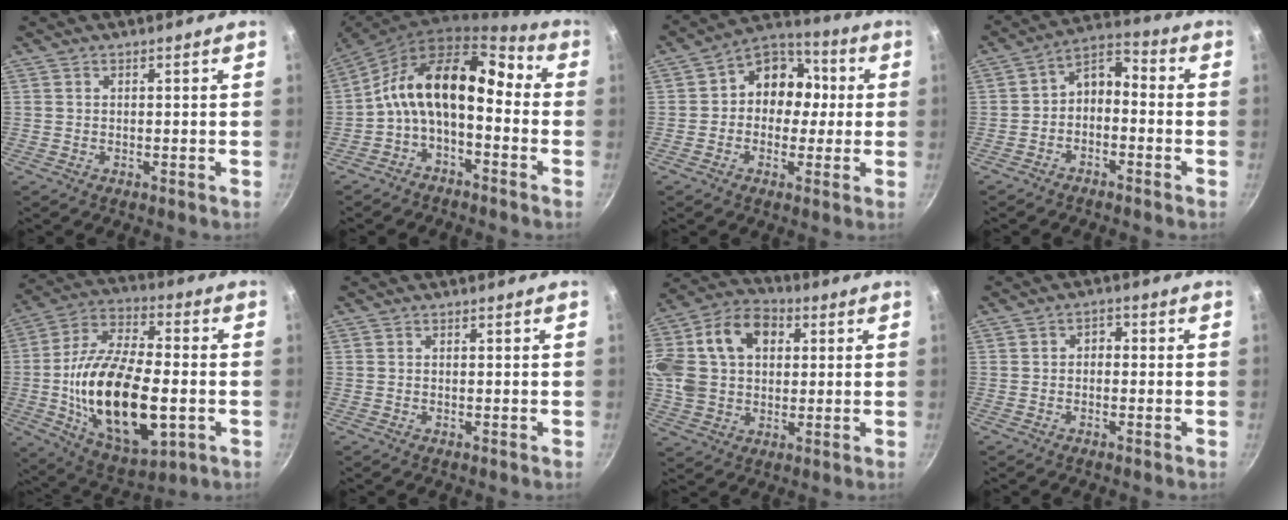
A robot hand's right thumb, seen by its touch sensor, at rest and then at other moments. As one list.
[{"total": 13.8, "force": [-2.7, 8.2, 10.9], "torque": [-0.178, 0.073, -0.069]}, {"total": 11.5, "force": [0.6, 9.6, 6.3], "torque": [-0.033, 0.031, -0.013]}, {"total": 6.7, "force": [-2.4, 4.2, 4.5], "torque": [-0.065, 0.061, -0.049]}, {"total": 25.1, "force": [-3.7, 12.2, 21.7], "torque": [-0.388, 0.018, -0.060]}, {"total": 0.0}, {"total": 24.0, "force": [5.9, 17.6, 15.2], "torque": [-0.330, 0.043, 0.095]}, {"total": 2.2, "force": [-0.4, 1.7, 1.2], "torque": [-0.013, 0.011, -0.012]}]